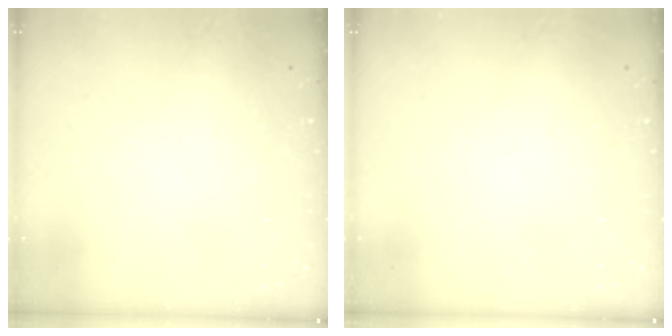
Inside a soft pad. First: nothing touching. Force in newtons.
{"total": 0.0}